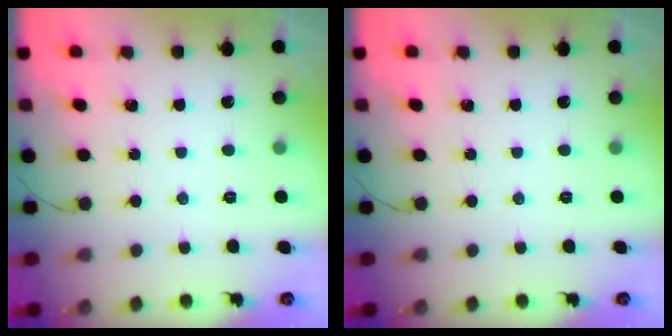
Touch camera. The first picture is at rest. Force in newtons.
{"total": 0.0}